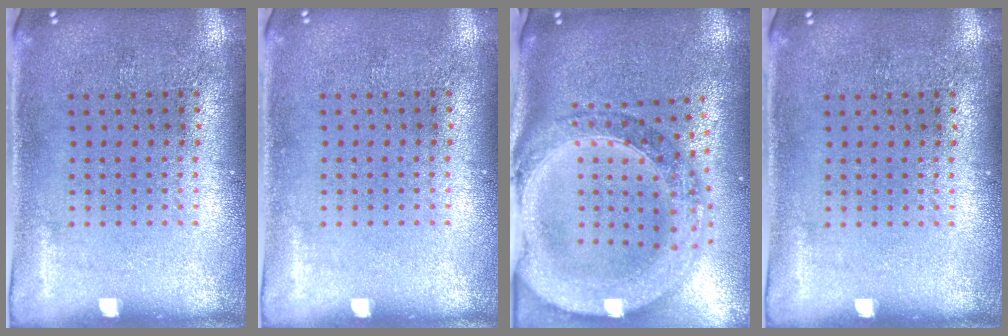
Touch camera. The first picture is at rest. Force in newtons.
{"total": 0.0}
{"total": 2.7, "press": 2.4, "slide": 1.4}
{"total": 0.0}